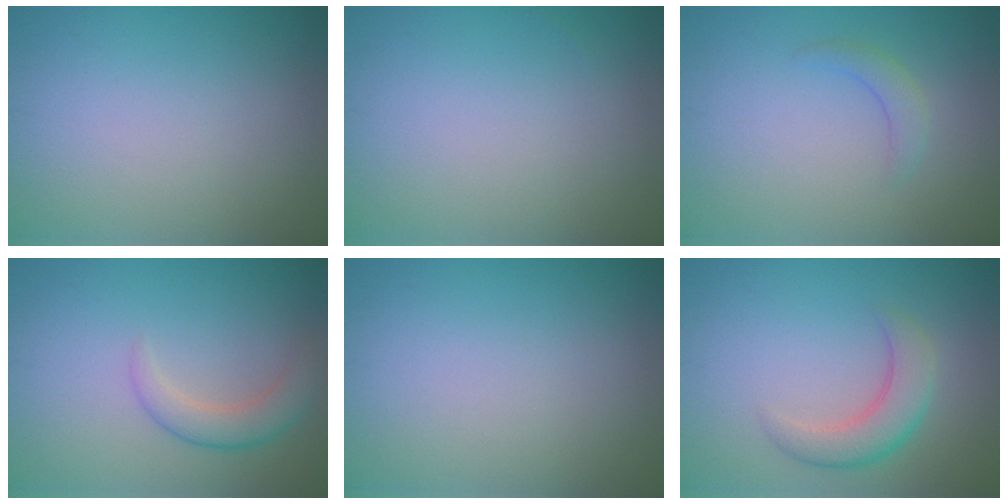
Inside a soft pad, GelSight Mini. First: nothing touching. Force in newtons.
{"total": 0.0}
{"total": 1.5, "press": 1.5, "slide": 0.2}
{"total": 2.6, "press": 2.6, "slide": 0.1}
{"total": 0.0}
{"total": 3.5, "press": 3.5, "slide": 0.1}